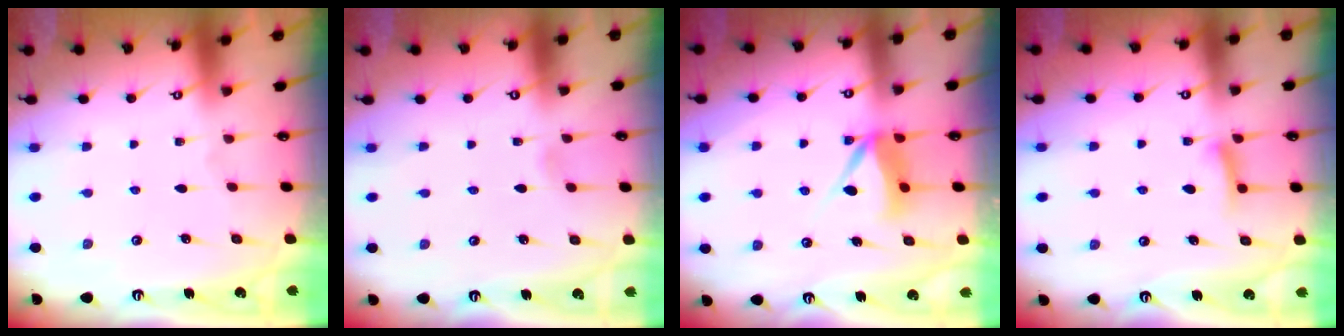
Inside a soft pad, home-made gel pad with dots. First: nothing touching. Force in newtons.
{"total": 2.0, "press": 2.0, "slide": 0.3}
{"total": 6.7, "press": 6.7, "slide": 0.5}
{"total": 8.2, "press": 8.2, "slide": 0.5}